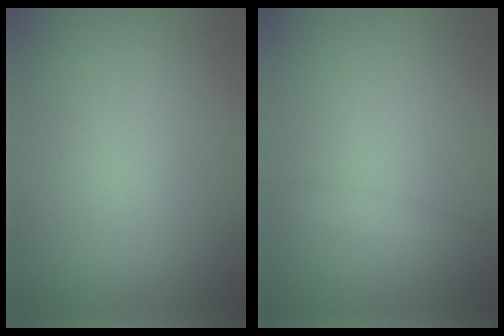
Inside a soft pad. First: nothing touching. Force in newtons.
{"total": 1.0, "press": 1.0, "slide": 0.0}